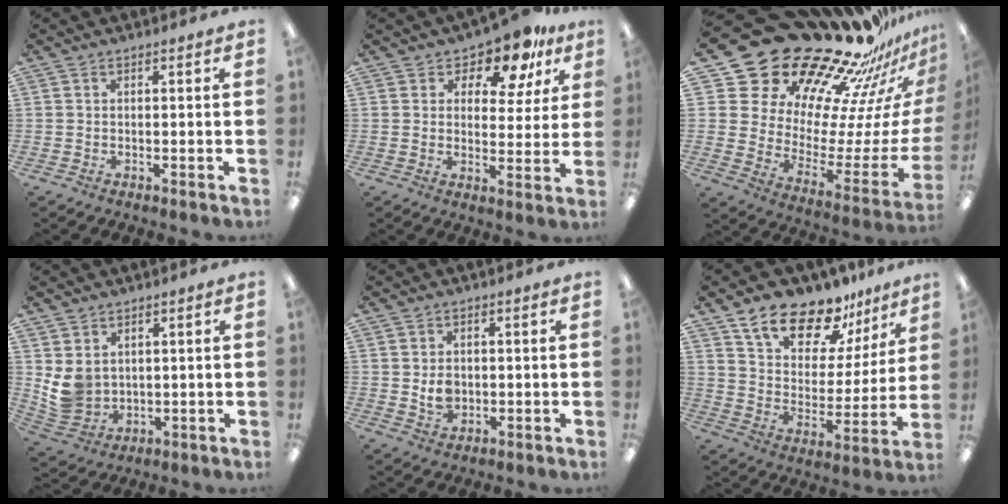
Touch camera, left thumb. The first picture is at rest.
{"total": 9.8, "force": [7.7, 4.4, 4.1], "torque": [-0.069, -0.052, 0.137]}
{"total": 30.4, "force": [25.0, 12.9, 11.4], "torque": [-0.136, -0.235, 0.469]}
{"total": 7.2, "force": [2.4, 6.1, 3.0], "torque": [-0.072, -0.006, 0.053]}
{"total": 4.2, "force": [0.2, 3.5, 2.3], "torque": [-0.029, 0.001, 0.002]}
{"total": 16.9, "force": [13.7, 7.4, 6.4], "torque": [-0.114, -0.100, 0.245]}